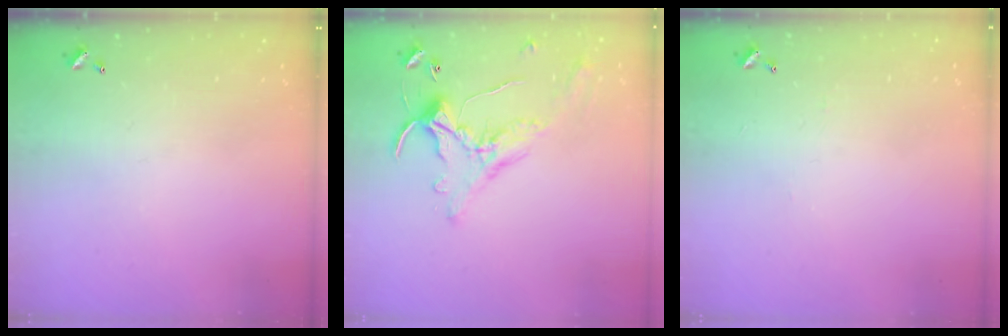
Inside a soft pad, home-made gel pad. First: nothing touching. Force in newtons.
{"total": 0.9, "press": 0.1, "slide": 0.9}
{"total": 2.2, "press": 2.2, "slide": 0.4}